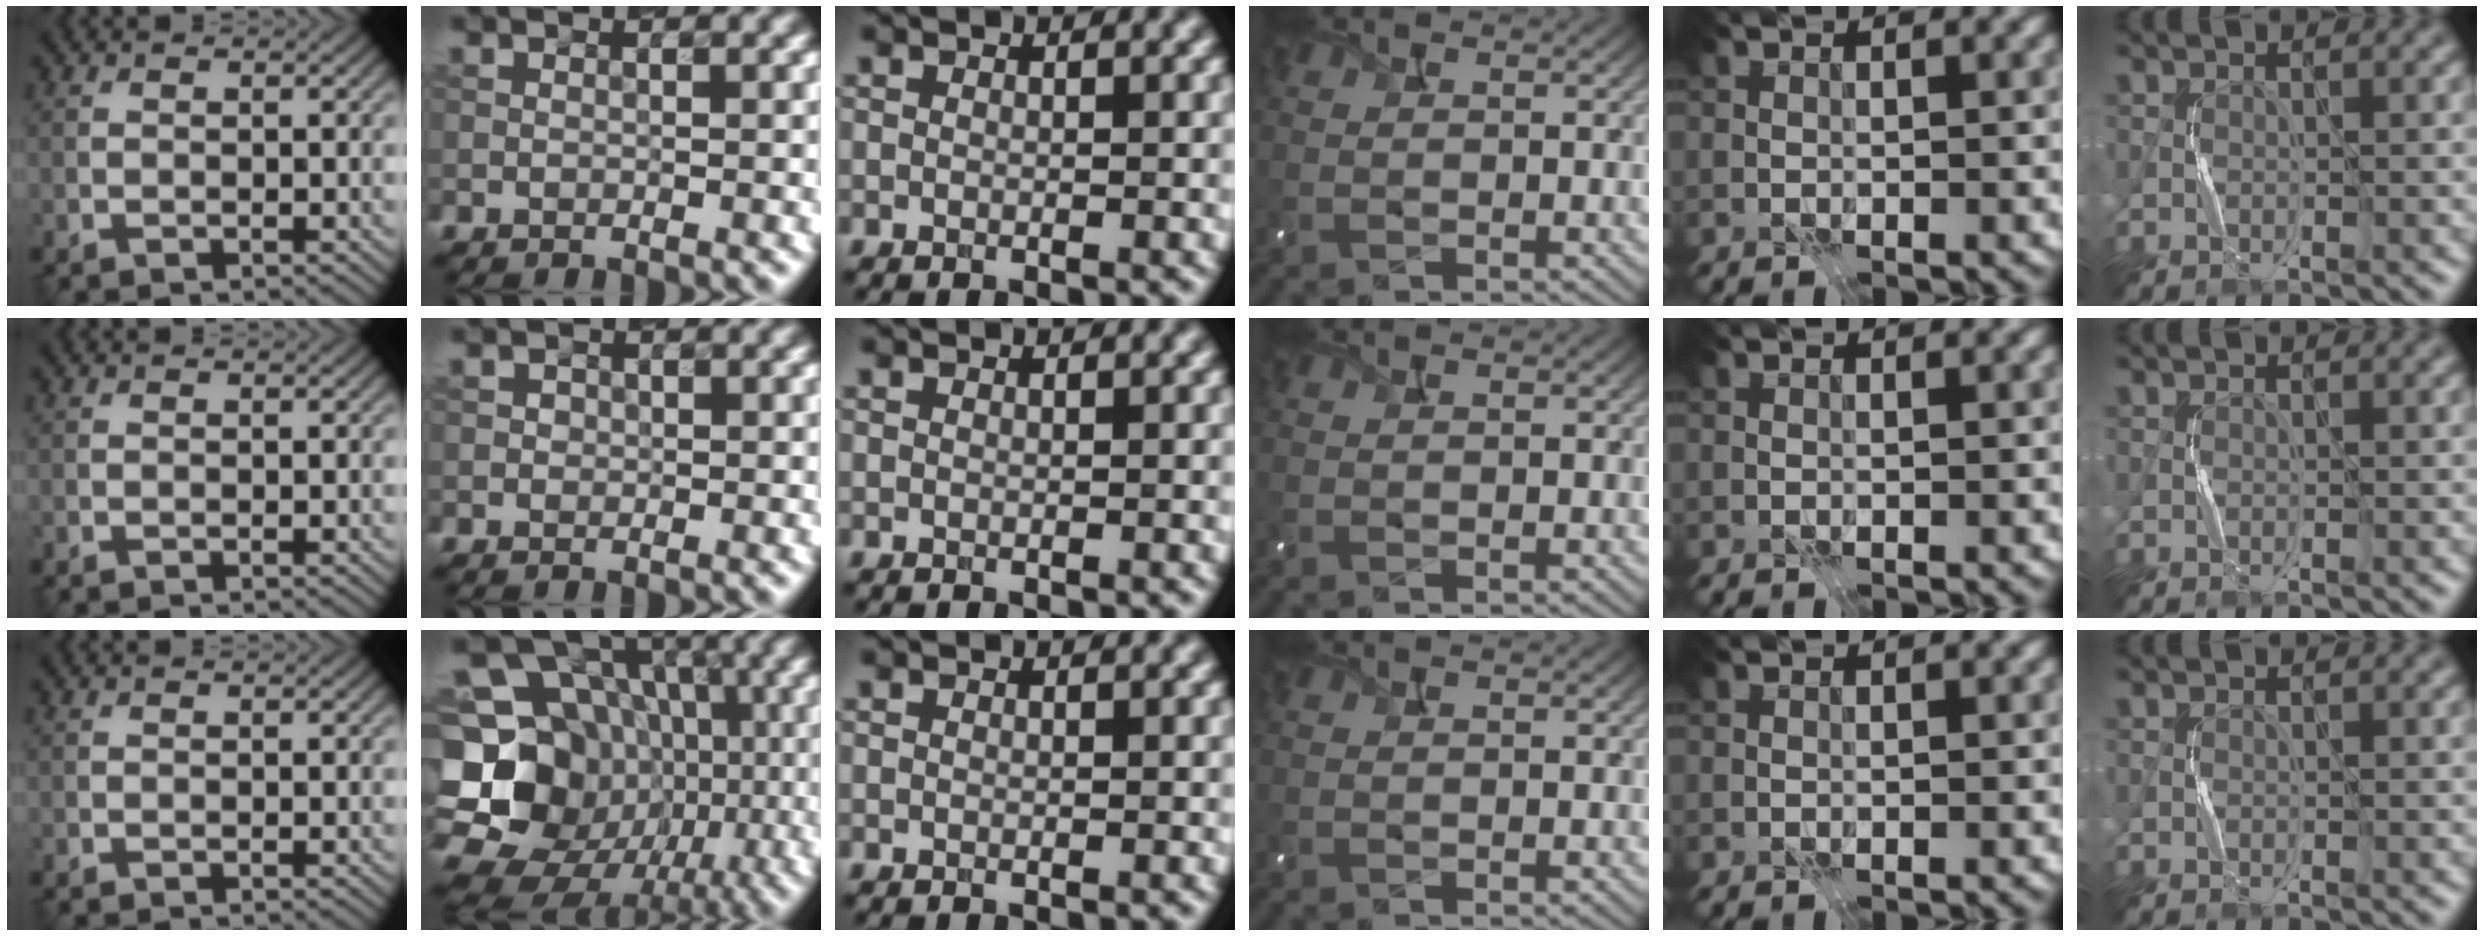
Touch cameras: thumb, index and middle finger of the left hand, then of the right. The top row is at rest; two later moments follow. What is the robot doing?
{"motion": "press", "object": "camera"}